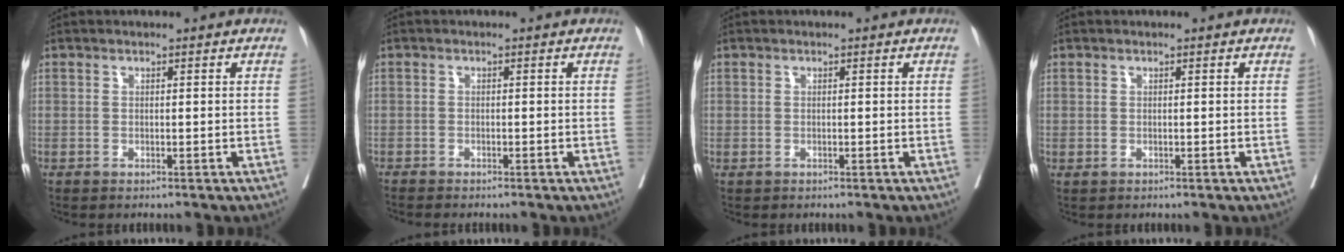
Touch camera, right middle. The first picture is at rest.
{"total": 1.6, "force": [-1.5, 0.2, 0.5], "torque": [-0.009, -0.004, -0.024]}
{"total": 0.0}
{"total": 0.0}